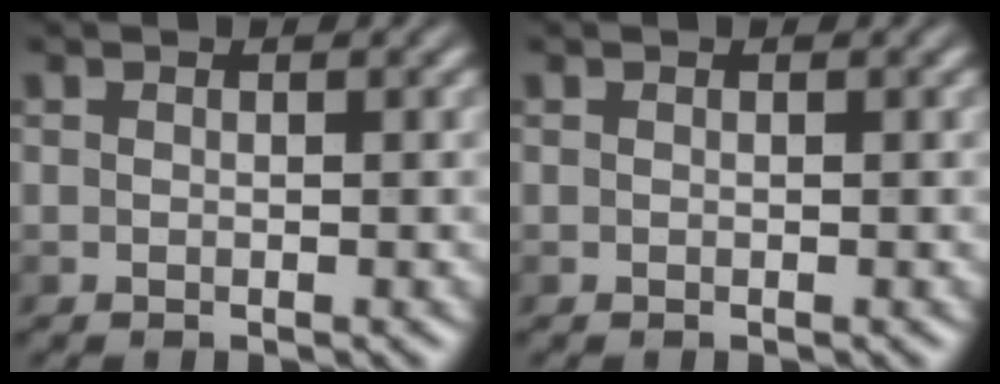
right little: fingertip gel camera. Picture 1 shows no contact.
{"total": 0.0}